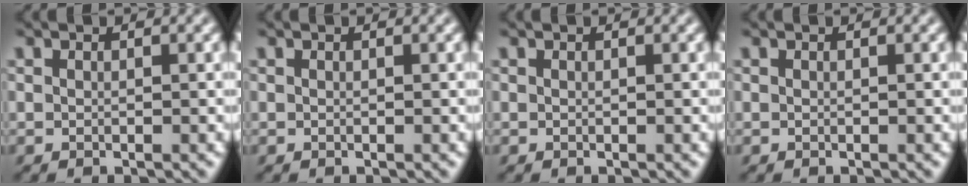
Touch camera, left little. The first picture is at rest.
{"total": 0.0}
{"total": 0.0}
{"total": 0.0}